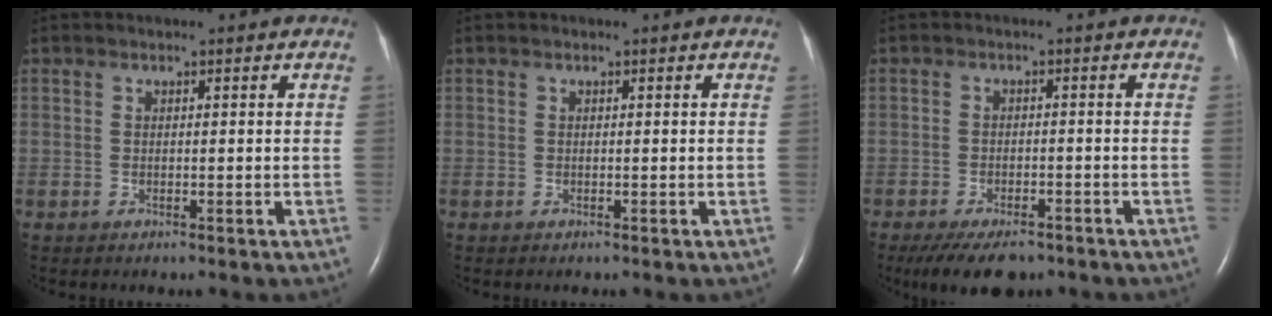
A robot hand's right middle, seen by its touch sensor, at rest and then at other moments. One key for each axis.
{"total": 0.0}
{"total": 8.5, "fx": -6.6, "fy": 3.4, "fz": 4.3, "tx": -0.066, "ty": -0.006, "tz": -0.100}